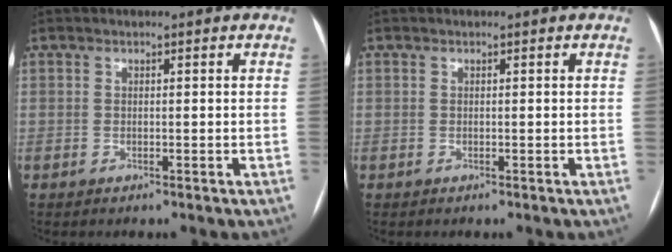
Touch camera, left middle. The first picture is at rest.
{"total": 0.0}